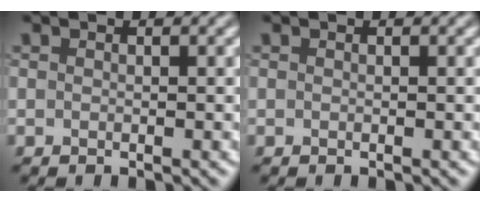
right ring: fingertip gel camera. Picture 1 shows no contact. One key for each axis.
{"total": 0.0}